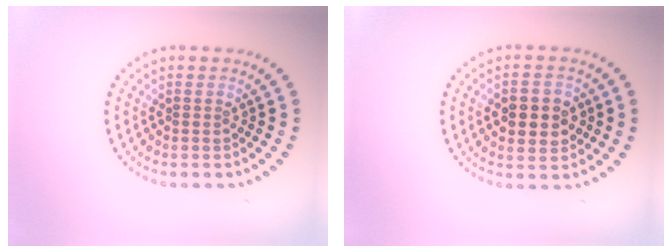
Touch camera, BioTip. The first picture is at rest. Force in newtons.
{"total": 3.8, "press": 3.8, "slide": 0.2}